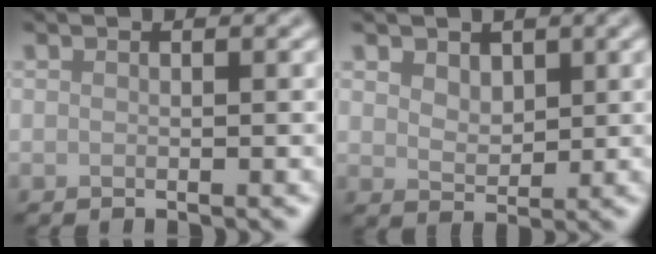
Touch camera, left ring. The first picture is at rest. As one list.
[{"total": 2.3, "force": [1.3, 1.5, 1.2], "torque": [-0.025, -0.004, 0.022]}]